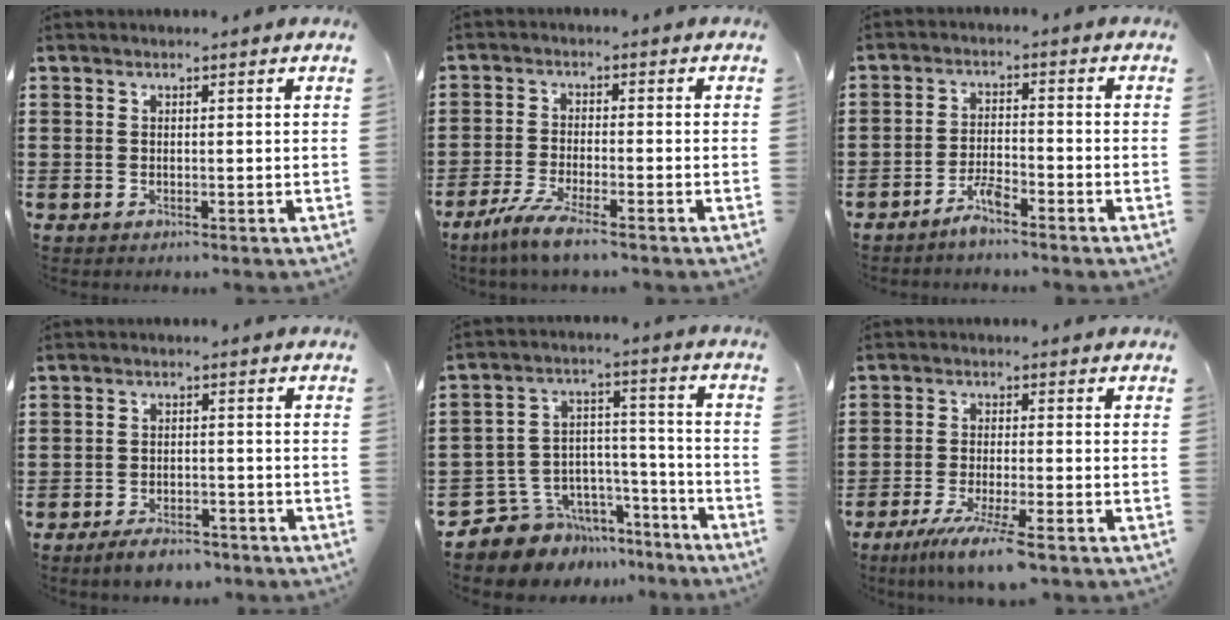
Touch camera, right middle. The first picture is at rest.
{"total": 5.1, "force": [-4.1, 0.3, 3.0], "torque": [-0.077, -0.019, -0.082]}
{"total": 3.5, "force": [-2.9, 0.4, 2.0], "torque": [-0.043, 0.006, -0.058]}
{"total": 3.7, "force": [-3.4, 1.0, 1.2], "torque": [-0.019, 0.007, -0.066]}
{"total": 7.5, "force": [-6.2, 4.3, 0.1], "torque": [-0.018, 0.008, -0.117]}
{"total": 6.5, "force": [-4.8, 0.1, 4.3], "torque": [-0.086, -0.021, -0.088]}